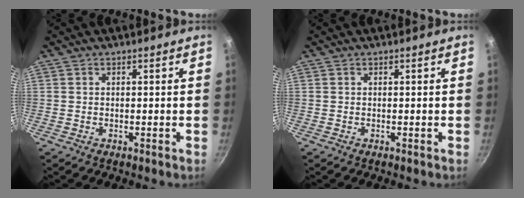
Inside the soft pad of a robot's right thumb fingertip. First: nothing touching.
{"total": 0.0}